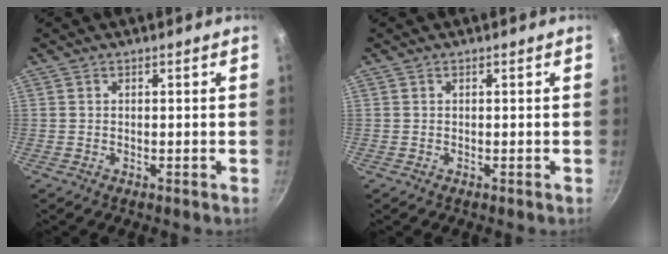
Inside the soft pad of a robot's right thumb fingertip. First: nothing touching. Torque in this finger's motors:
{"motor_torque": [0.00, 0.00, 0.02, 0.00, 0.00]}